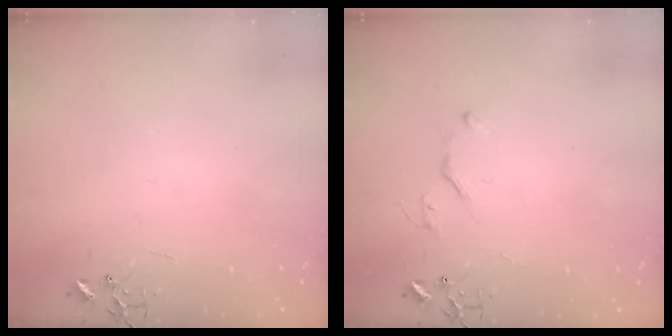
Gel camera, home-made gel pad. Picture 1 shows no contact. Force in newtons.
{"total": 4.3, "press": 4.3, "slide": 0.6}